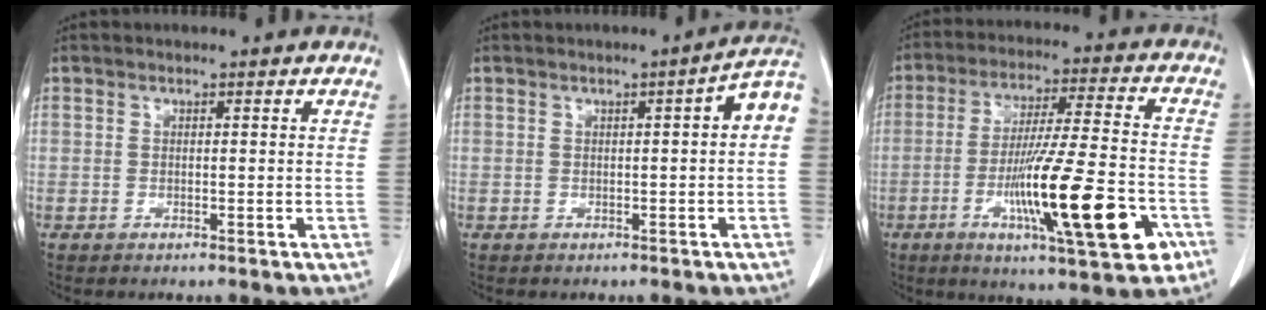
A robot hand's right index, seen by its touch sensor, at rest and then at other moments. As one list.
[{"total": 4.3, "force": [0.3, 0.5, 4.2], "torque": [-0.049, 0.011, -0.001]}, {"total": 18.8, "force": [-7.0, 1.7, 17.4], "torque": [-0.275, -0.016, -0.106]}]